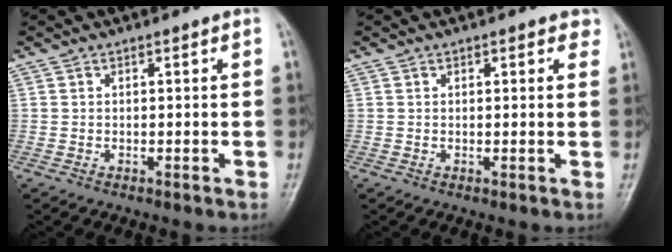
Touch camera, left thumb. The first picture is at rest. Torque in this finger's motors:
{"motor_torque": [-0.07, -0.05, -0.18, -0.09, 0.05]}